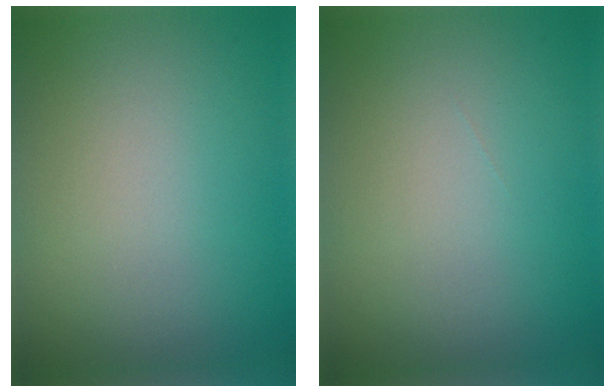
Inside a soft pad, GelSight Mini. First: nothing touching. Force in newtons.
{"total": 0.0}